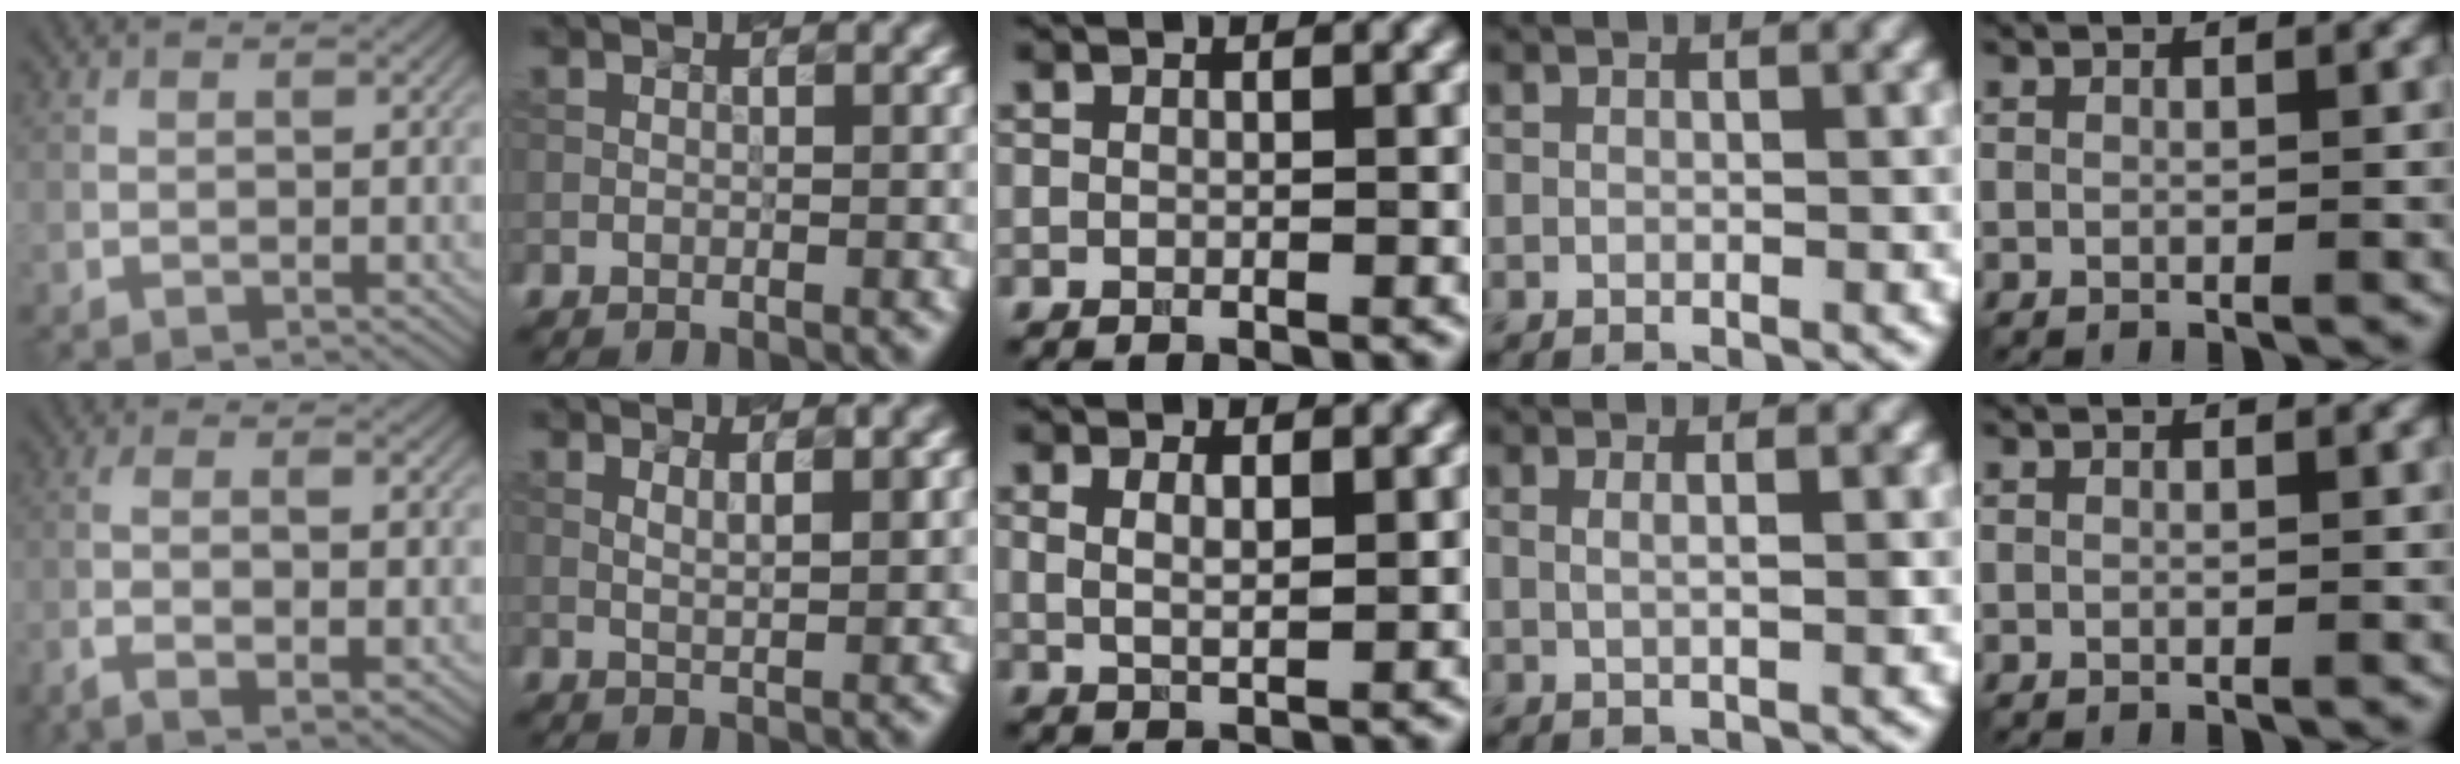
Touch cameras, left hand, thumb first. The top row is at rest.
{"thumb": {"total": 6.3, "force": [-2.6, 1.8, 5.5], "torque": [-0.109, -0.006, -0.043]}, "index": {"total": 1.7, "force": [1.1, 0.3, 1.2], "torque": [-0.019, 0.004, 0.024]}, "middle": {"total": 2.0, "force": [1.0, 0.7, 1.6], "torque": [-0.030, -0.005, 0.019]}, "ring": {"total": 2.3, "force": [0.6, 0.8, 2.0], "torque": [-0.014, 0.002, -0.006]}}